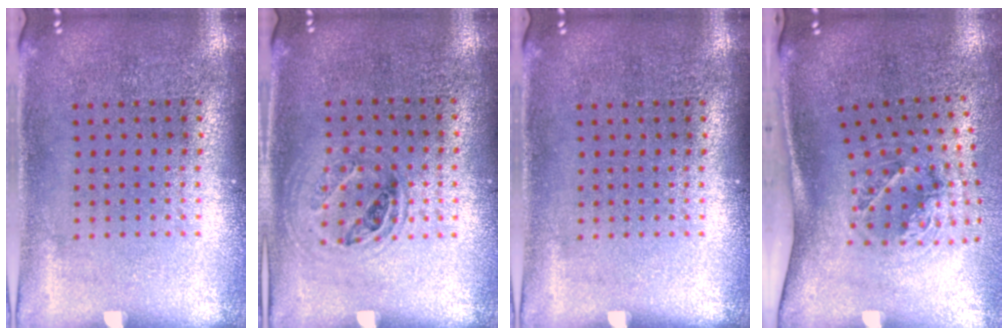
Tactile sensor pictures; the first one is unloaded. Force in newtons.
{"total": 1.1, "press": 1.0, "slide": 0.5}
{"total": 0.0}
{"total": 1.8, "press": 1.3, "slide": 1.3}